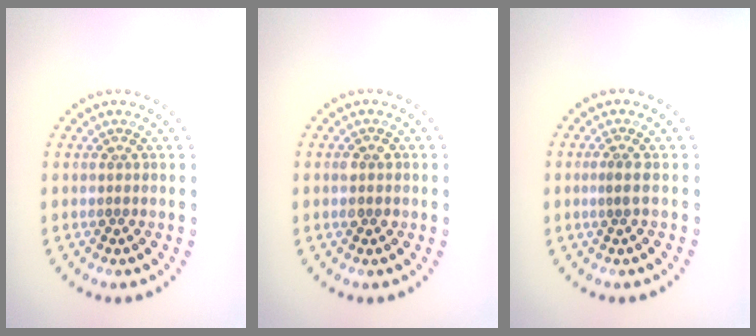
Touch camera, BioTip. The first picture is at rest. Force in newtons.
{"total": 1.3, "press": 1.3, "slide": 0.1}
{"total": 1.0, "press": 0.5, "slide": 0.8}